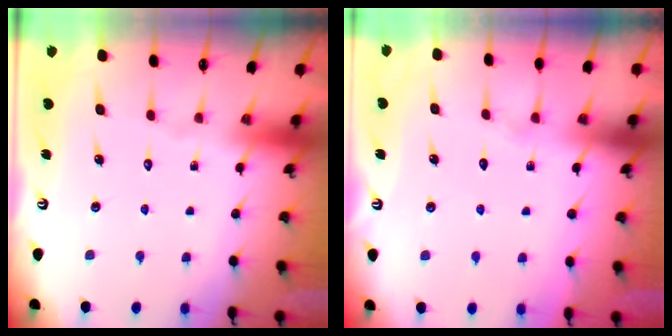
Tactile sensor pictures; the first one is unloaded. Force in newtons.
{"total": 5.3, "press": 5.3, "slide": 0.5}